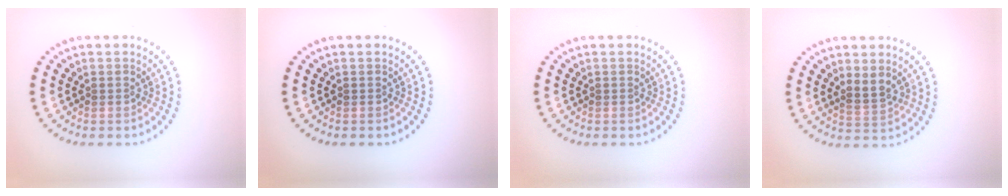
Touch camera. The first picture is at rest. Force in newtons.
{"total": 0.0}
{"total": 0.0}
{"total": 1.9, "press": 1.6, "slide": 0.9}